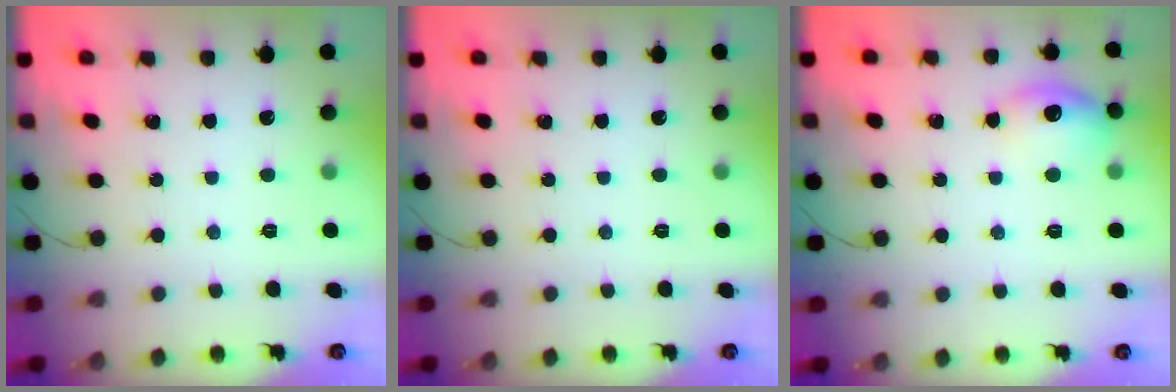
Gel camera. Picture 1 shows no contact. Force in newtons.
{"total": 0.0}
{"total": 11.1, "press": 11.1, "slide": 0.2}